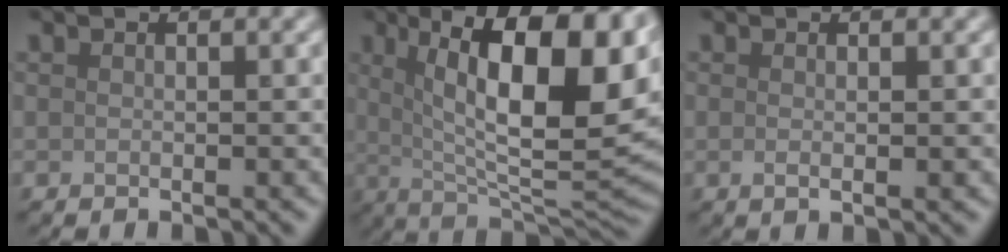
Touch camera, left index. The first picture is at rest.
{"total": 14.8, "force": [4.2, 4.9, 13.4], "torque": [-0.190, 0.000, 0.064]}
{"total": 1.3, "force": [0.1, 0.3, 1.2], "torque": [-0.018, 0.001, -0.001]}